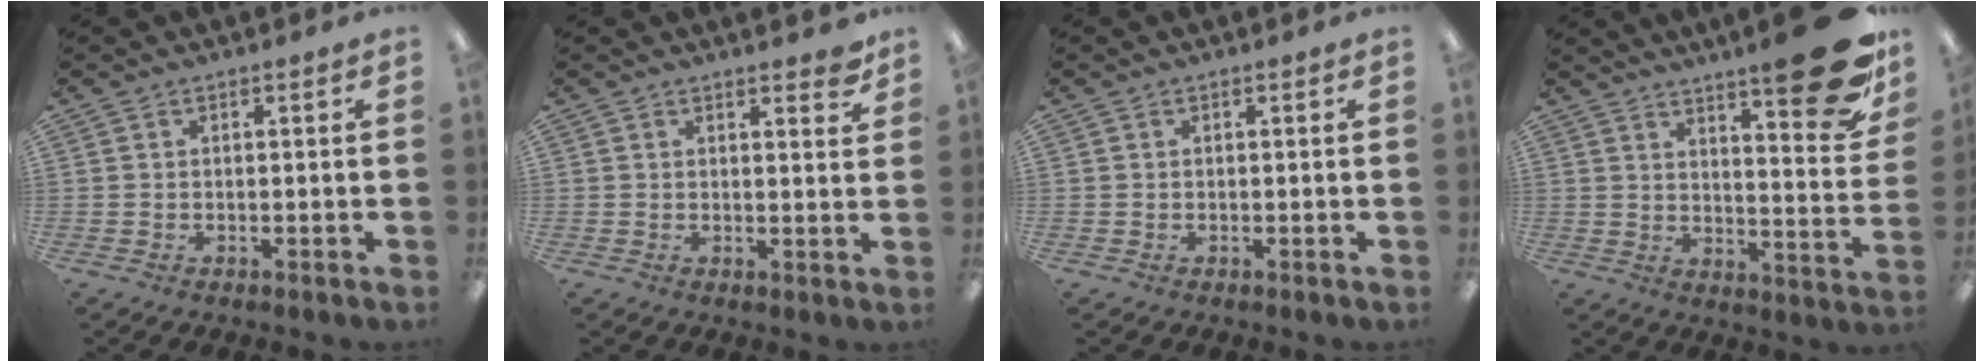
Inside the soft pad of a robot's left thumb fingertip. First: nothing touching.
{"total": 2.9, "force": [2.5, 0.7, 1.3], "torque": [-0.006, -0.014, 0.039]}
{"total": 0.0}
{"total": 18.5, "force": [12.4, 4.4, 13.0], "torque": [-0.175, -0.086, 0.200]}